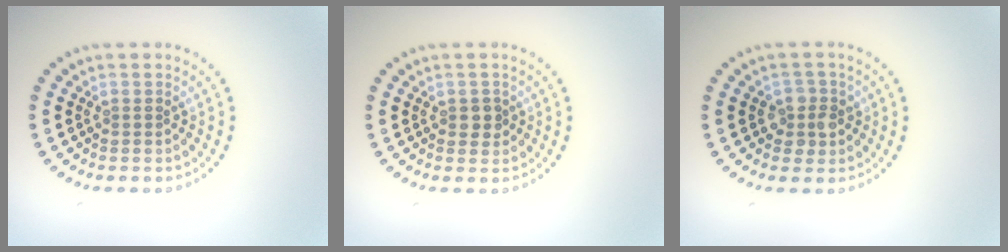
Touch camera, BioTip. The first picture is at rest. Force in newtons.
{"total": 1.4, "press": 1.4, "slide": 0.2}
{"total": 2.3, "press": 2.1, "slide": 1.0}